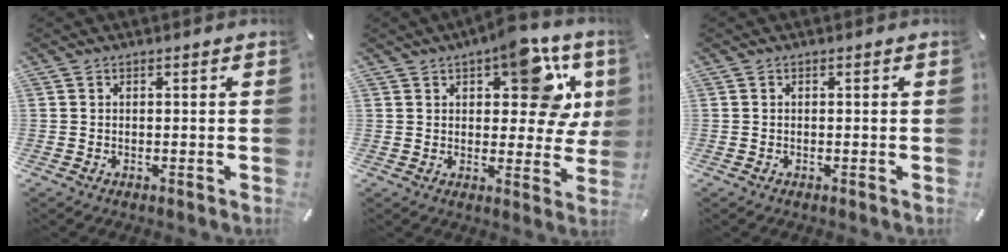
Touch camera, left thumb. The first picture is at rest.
{"total": 15.2, "force": [6.8, 7.4, 11.5], "torque": [-0.131, -0.033, 0.109]}
{"total": 0.0}